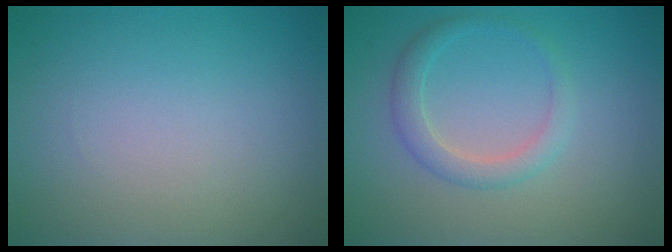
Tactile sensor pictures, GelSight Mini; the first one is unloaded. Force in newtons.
{"total": 2.2, "press": 2.2, "slide": 0.2}